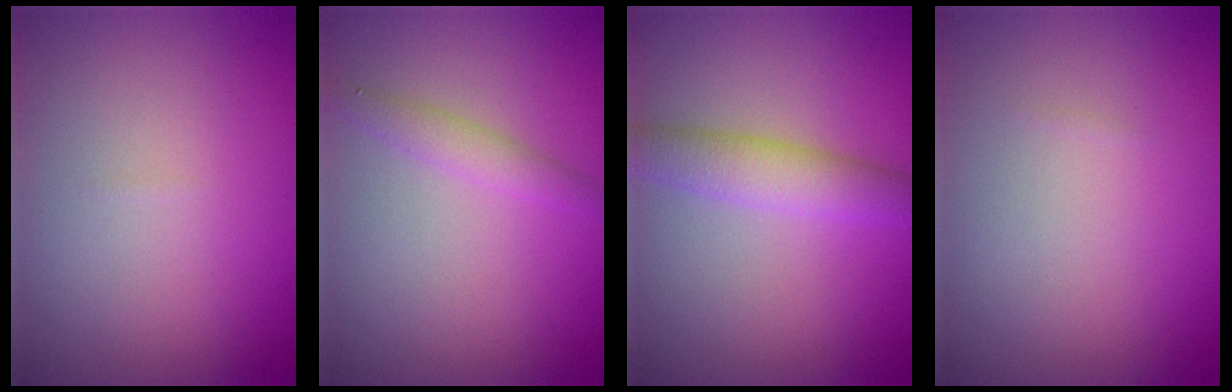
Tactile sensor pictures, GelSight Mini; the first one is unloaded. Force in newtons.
{"total": 1.6, "press": 1.6, "slide": 0.0}
{"total": 3.5, "press": 3.5, "slide": 0.0}
{"total": 0.0}